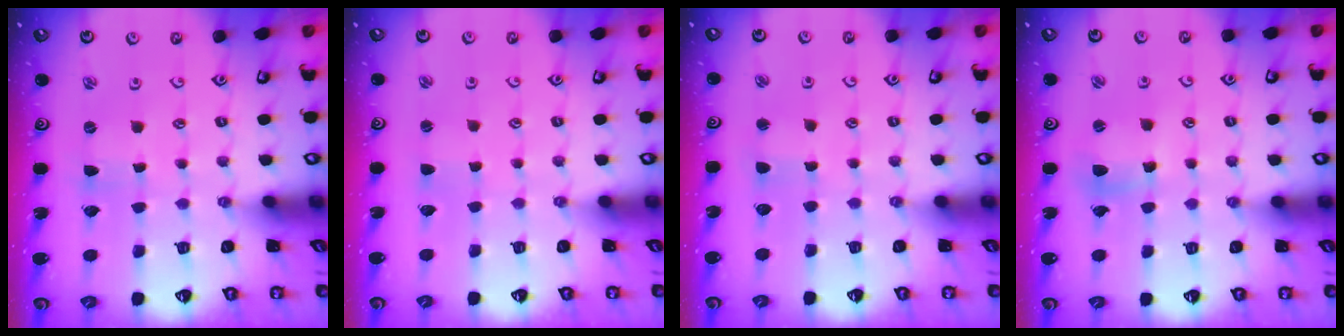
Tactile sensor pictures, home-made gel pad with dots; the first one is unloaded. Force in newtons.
{"total": 1.6, "press": 1.6, "slide": 0.3}
{"total": 2.1, "press": 2.1, "slide": 0.5}
{"total": 6.7, "press": 6.6, "slide": 0.8}